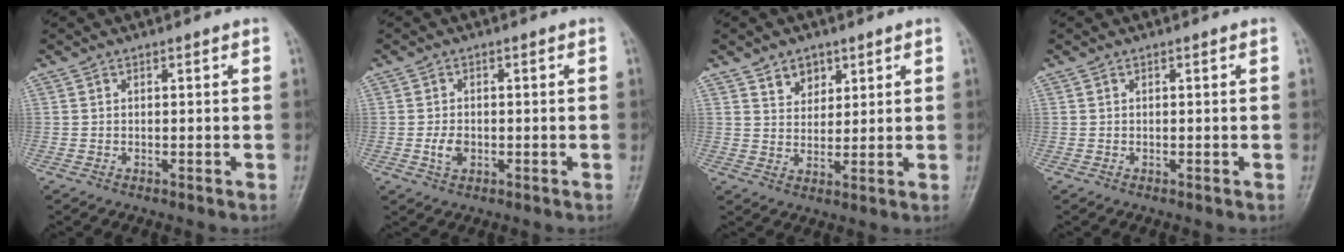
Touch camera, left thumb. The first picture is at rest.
{"total": 2.9, "force": [-0.6, 2.1, 2.0], "torque": [-0.033, 0.002, -0.011]}
{"total": 4.7, "force": [3.0, 3.3, 1.6], "torque": [0.000, -0.021, 0.054]}
{"total": 0.0}